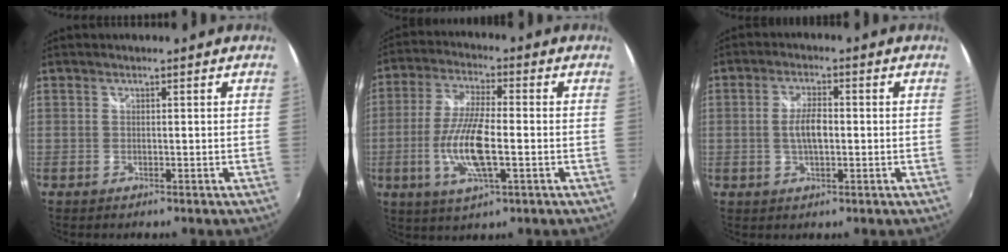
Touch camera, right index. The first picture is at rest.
{"total": 12.0, "force": [-2.6, 3.1, 11.3], "torque": [-0.230, -0.007, -0.052]}
{"total": 5.0, "force": [-0.3, 2.0, 4.6], "torque": [-0.089, 0.002, -0.004]}